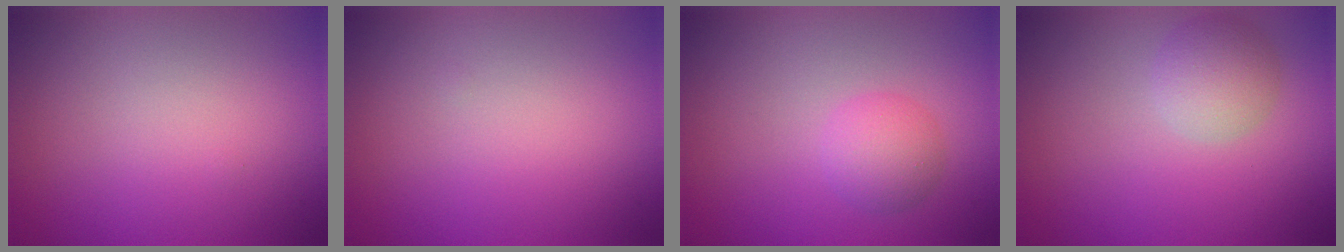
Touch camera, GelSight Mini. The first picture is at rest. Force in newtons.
{"total": 0.0}
{"total": 2.4, "press": 2.4, "slide": 0.2}
{"total": 3.0, "press": 3.0, "slide": 0.1}